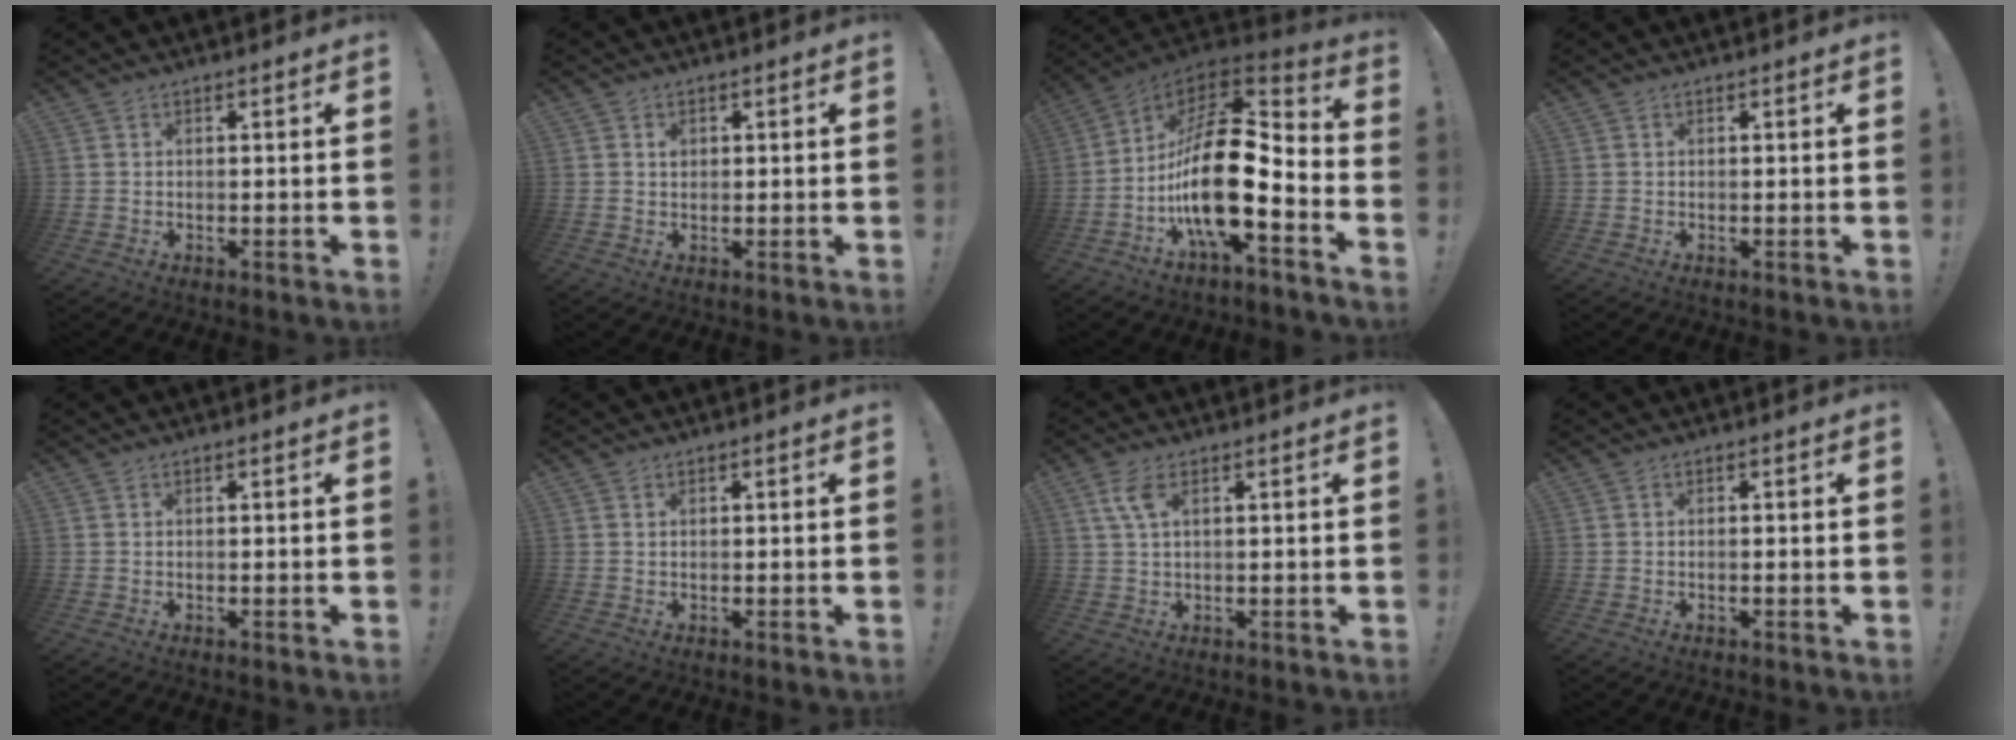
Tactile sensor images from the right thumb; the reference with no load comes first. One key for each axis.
{"total": 1.2, "fx": 0.5, "fy": 0.9, "fz": 0.5, "tx": 0.007, "ty": -0.005, "tz": 0.006}
{"total": 23.2, "fx": -5.0, "fy": 9.1, "fz": 20.8, "tx": -0.393, "ty": 0.020, "tz": -0.086}
{"total": 0.0}
{"total": 0.0}
{"total": 0.5, "fx": 0.5, "fy": 0.0, "fz": 0.3, "tx": -0.005, "ty": -0.001, "tz": 0.010}
{"total": 4.9, "fx": 1.9, "fy": 2.1, "fz": 4.1, "tx": -0.074, "ty": 0.001, "tz": 0.034}
{"total": 0.0}